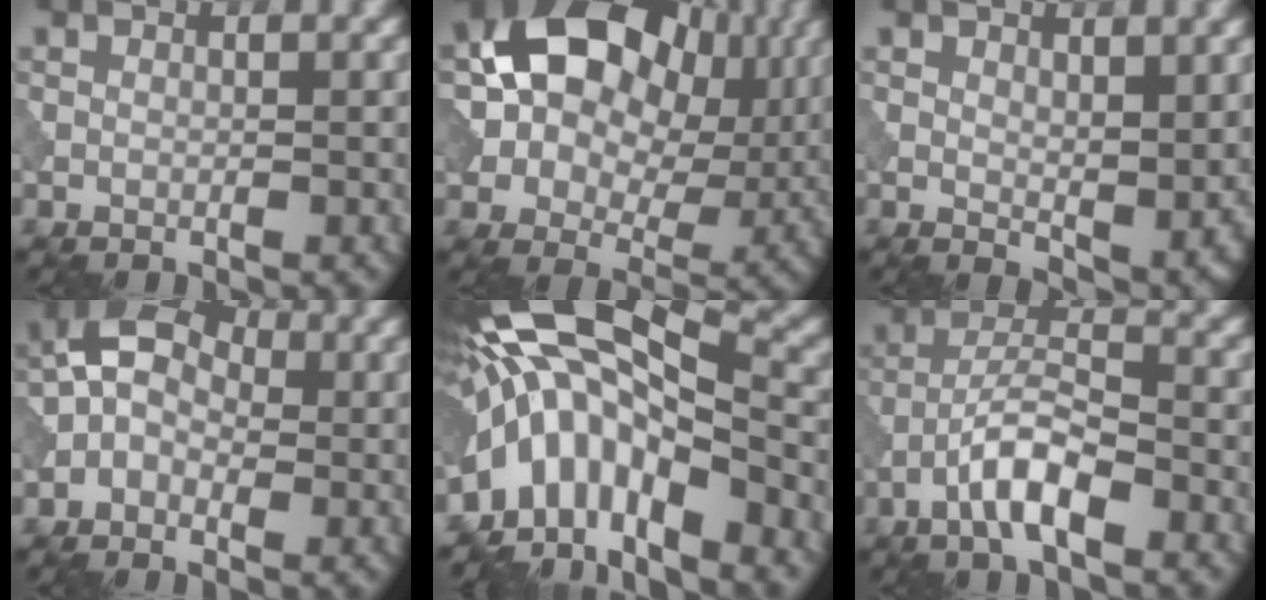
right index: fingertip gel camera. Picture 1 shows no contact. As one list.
[{"total": 16.4, "force": [4.0, 12.2, 10.3], "torque": [-0.168, 0.020, 0.071]}, {"total": 4.0, "force": [1.6, 2.1, 3.0], "torque": [-0.046, -0.014, 0.034]}, {"total": 6.3, "force": [0.0, 4.6, 4.3], "torque": [-0.061, 0.037, -0.026]}, {"total": 12.7, "force": [-2.7, 5.7, 11.1], "torque": [-0.183, 0.020, -0.051]}, {"total": 5.0, "force": [-2.7, 1.4, 4.0], "torque": [-0.069, 0.014, -0.056]}]